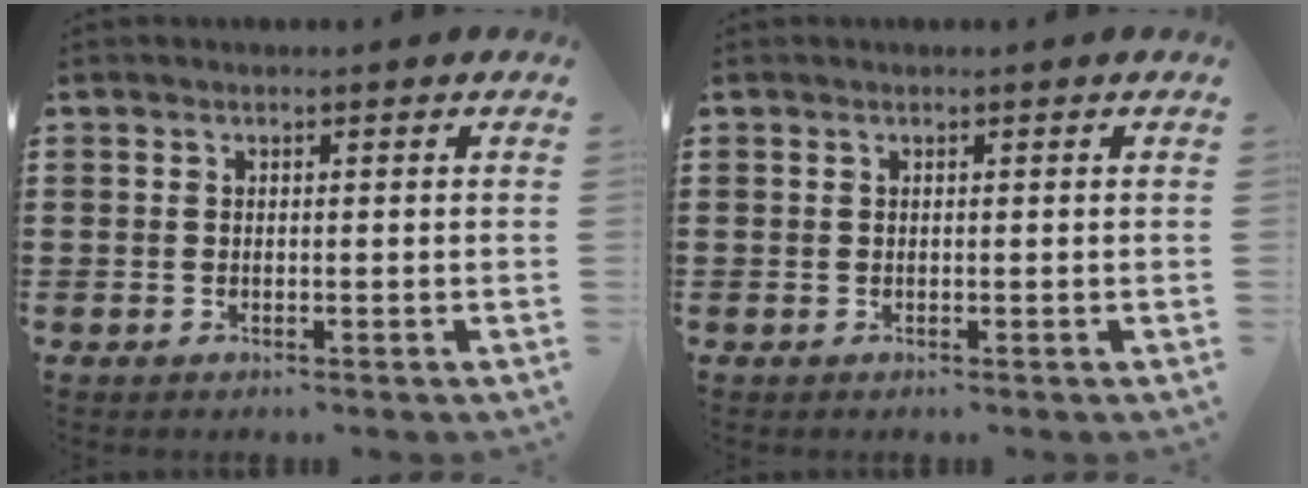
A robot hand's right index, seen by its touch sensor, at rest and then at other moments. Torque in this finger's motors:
{"motor_torque": [0.18, -0.17, 0.02, 0.02]}